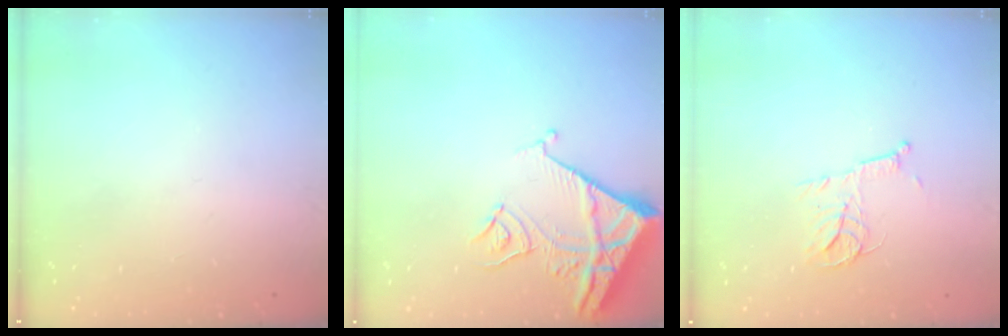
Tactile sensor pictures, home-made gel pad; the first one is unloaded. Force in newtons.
{"total": 10.5, "press": 10.5, "slide": 1.2}
{"total": 8.0, "press": 8.0, "slide": 0.3}